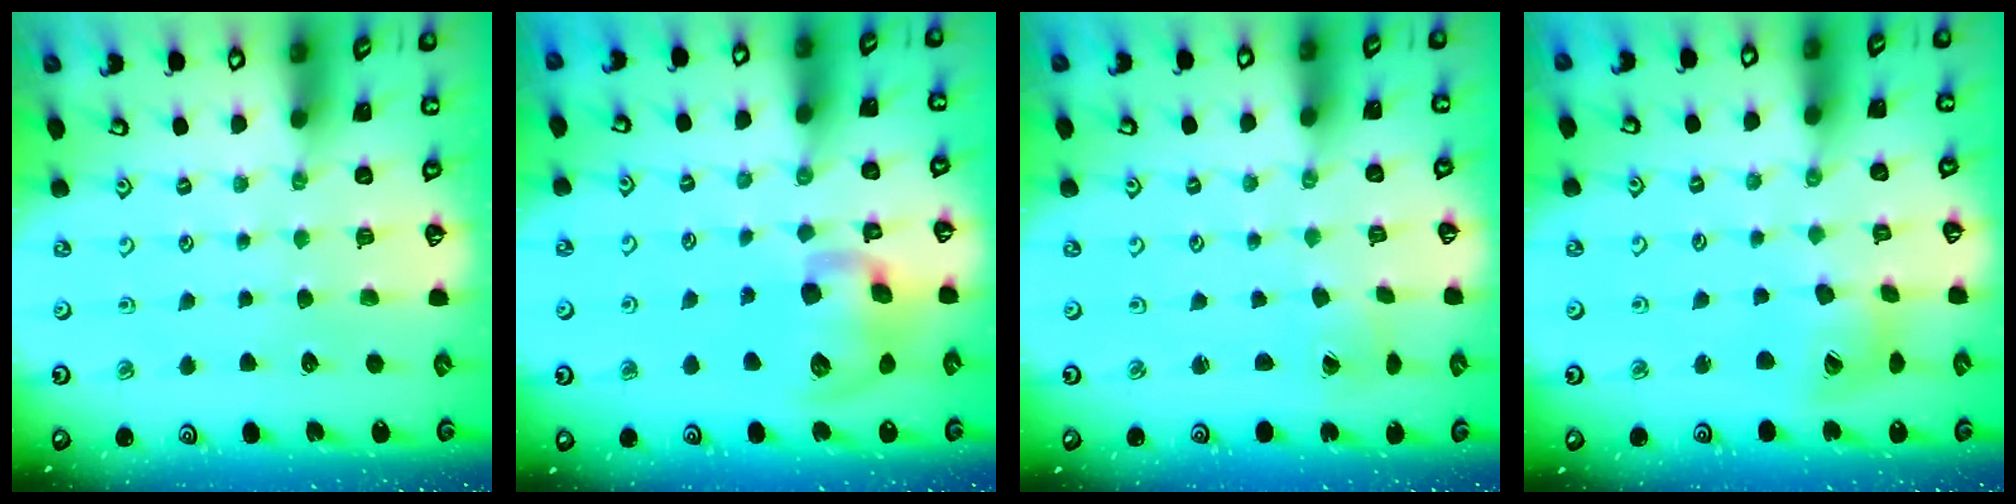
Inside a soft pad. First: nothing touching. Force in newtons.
{"total": 13.9, "press": 13.8, "slide": 2.3}
{"total": 1.5, "press": 1.5, "slide": 0.1}
{"total": 12.4, "press": 12.4, "slide": 1.5}